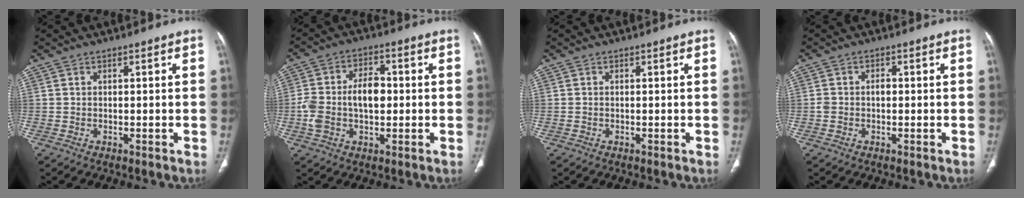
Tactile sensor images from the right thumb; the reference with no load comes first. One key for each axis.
{"total": 10.4, "fx": -0.5, "fy": 6.3, "fz": 8.2, "tx": -0.154, "ty": 0.026, "tz": -0.008}
{"total": 0.0}
{"total": 2.2, "fx": -0.2, "fy": 1.5, "fz": 1.5, "tx": -0.026, "ty": 0.008, "tz": -0.004}